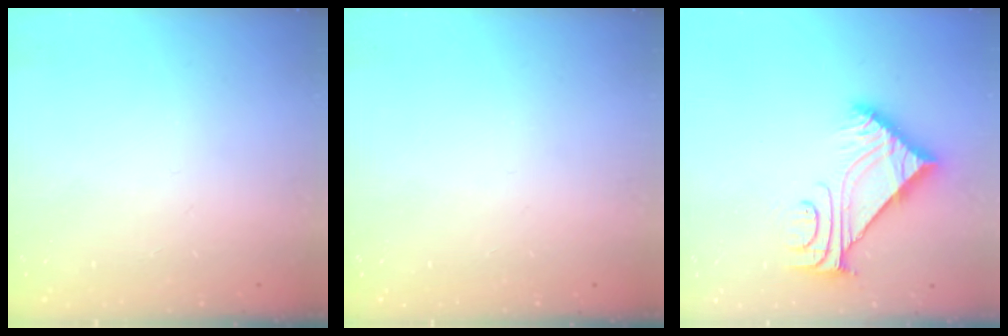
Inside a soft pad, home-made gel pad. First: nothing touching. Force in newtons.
{"total": 0.0}
{"total": 8.8, "press": 8.7, "slide": 0.9}